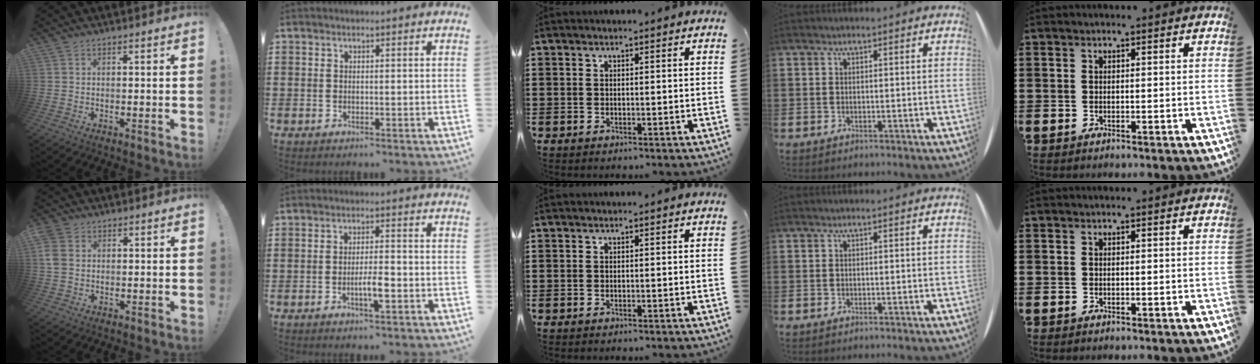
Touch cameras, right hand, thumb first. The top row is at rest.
{"thumb": {"total": 5.4, "force": [1.3, 4.3, 3.0], "torque": [-0.067, 0.002, 0.028]}, "index": {"total": 4.2, "force": [-1.5, 0.8, 3.8], "torque": [-0.071, -0.002, -0.029]}}